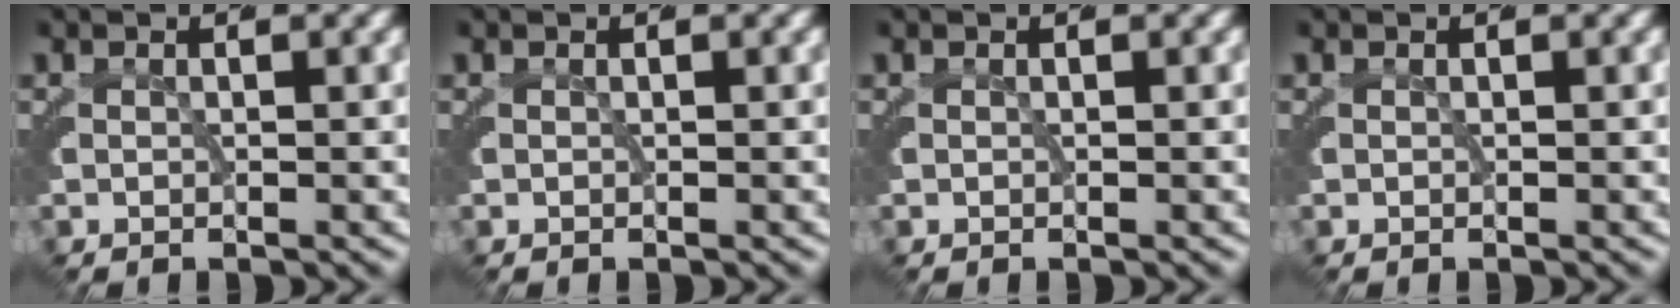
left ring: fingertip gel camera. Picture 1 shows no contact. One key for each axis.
{"total": 0.0}
{"total": 0.0}
{"total": 0.0}